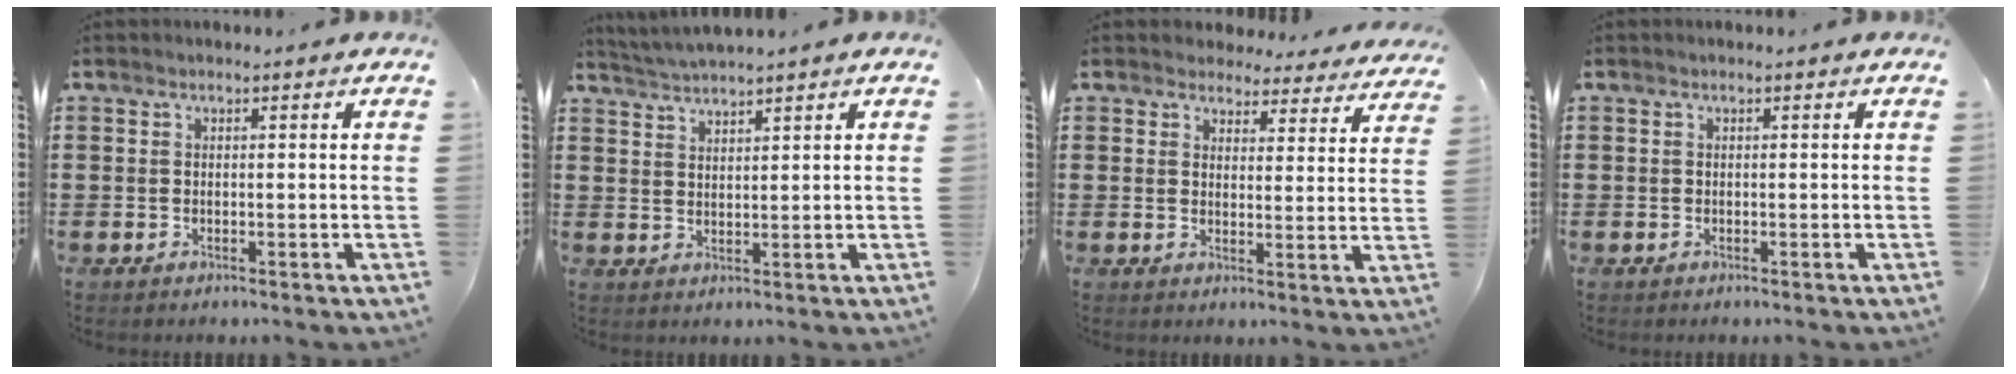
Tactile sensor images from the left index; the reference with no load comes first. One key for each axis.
{"total": 2.4, "fx": 2.3, "fy": -0.6, "fz": 0.1, "tx": -0.009, "ty": -0.004, "tz": 0.043}
{"total": 3.8, "fx": 3.7, "fy": 1.0, "fz": 0.3, "tx": -0.016, "ty": -0.017, "tz": 0.064}
{"total": 0.0}